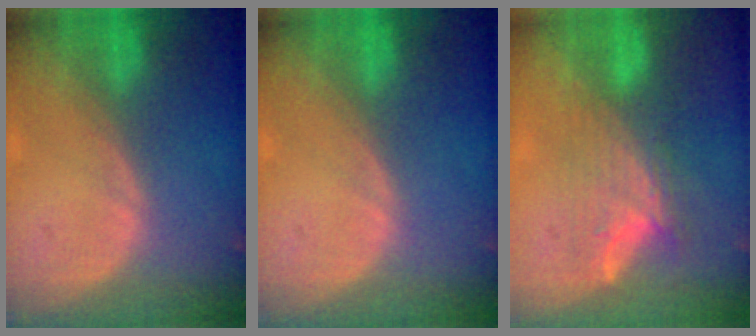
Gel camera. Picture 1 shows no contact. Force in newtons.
{"total": 0.0}
{"total": 8.2, "press": 6.8, "slide": 4.7}